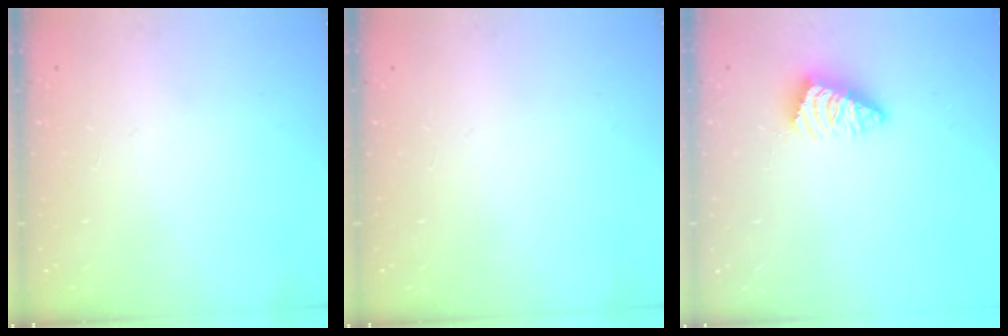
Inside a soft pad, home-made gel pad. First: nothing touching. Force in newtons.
{"total": 0.0}
{"total": 2.6, "press": 2.6, "slide": 0.5}